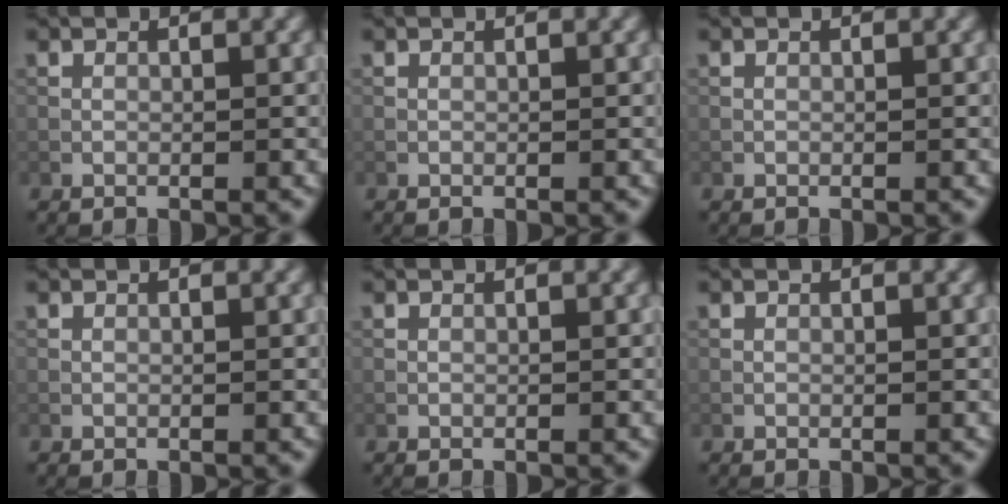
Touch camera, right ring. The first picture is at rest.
{"total": 0.0}
{"total": 0.0}
{"total": 0.0}
{"total": 0.0}
{"total": 0.0}